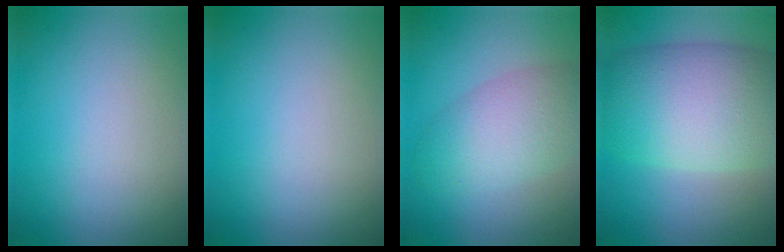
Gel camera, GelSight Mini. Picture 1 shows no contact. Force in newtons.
{"total": 0.0}
{"total": 5.0, "press": 4.9, "slide": 0.2}
{"total": 11.3, "press": 11.3, "slide": 0.5}